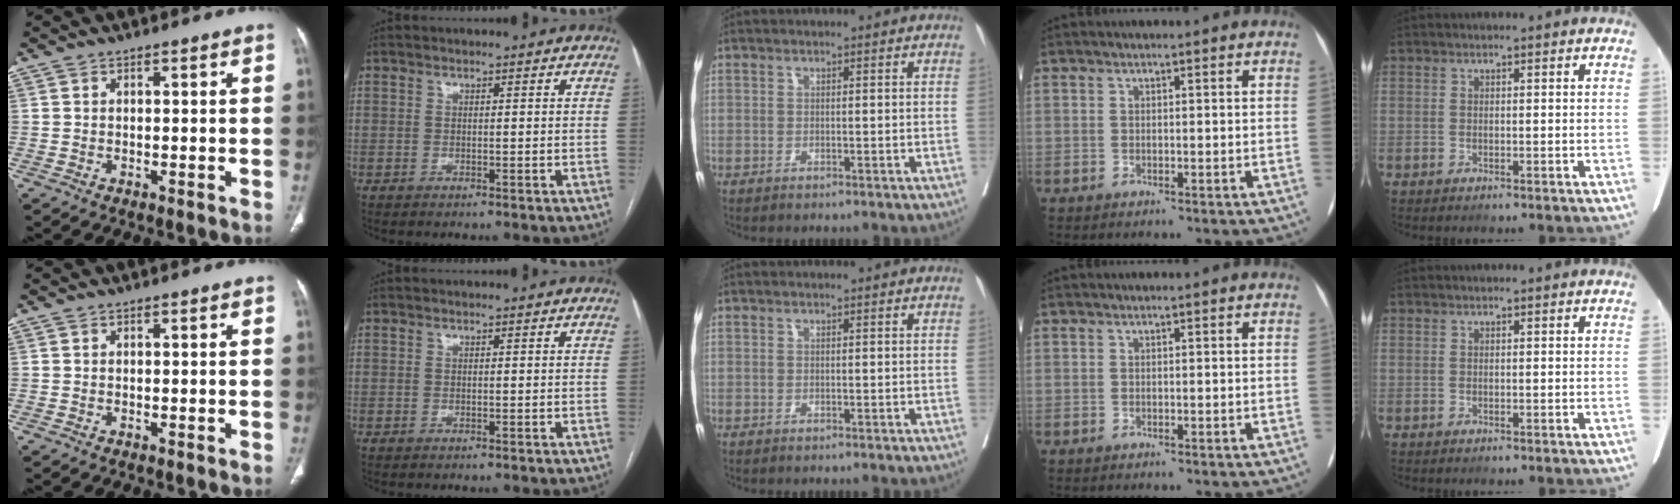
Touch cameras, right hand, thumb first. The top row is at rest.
{}